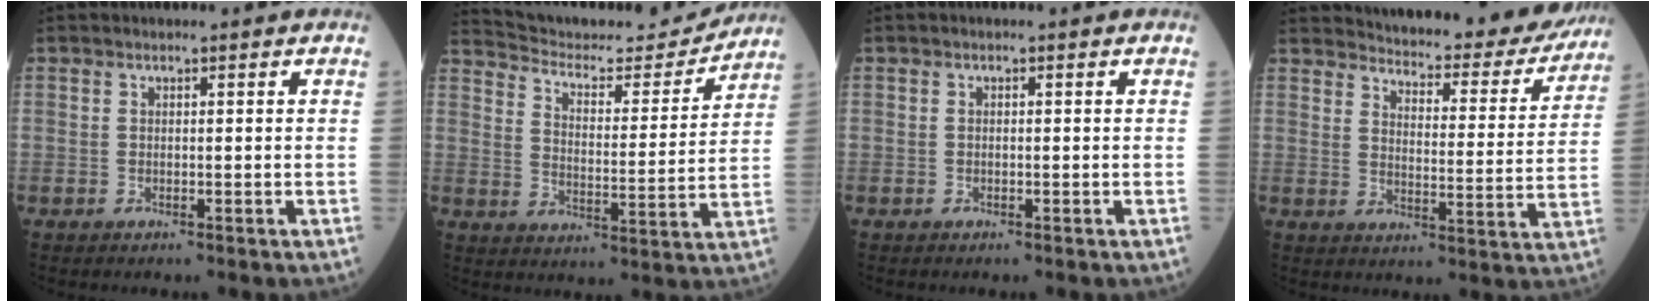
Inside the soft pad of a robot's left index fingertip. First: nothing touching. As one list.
[{"total": 15.9, "force": [15.5, 1.3, 3.1], "torque": [-0.056, -0.027, 0.226]}, {"total": 0.0}, {"total": 21.7, "force": [20.3, 4.4, 6.2], "torque": [-0.066, -0.062, 0.234]}]